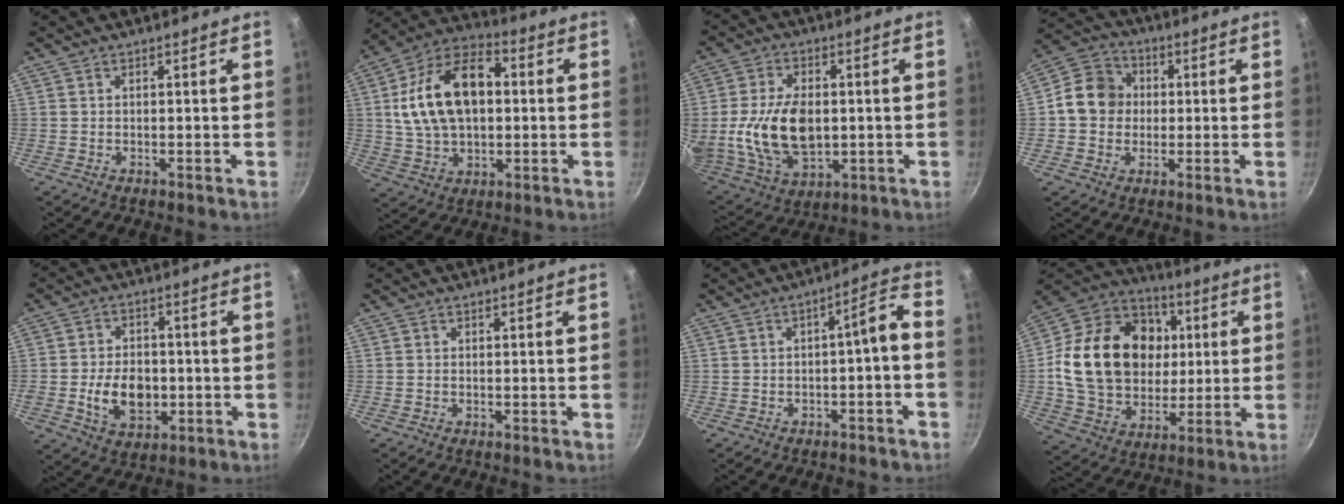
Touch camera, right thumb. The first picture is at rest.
{"total": 18.9, "force": [2.3, 12.0, 14.4], "torque": [-0.236, 0.026, 0.029]}
{"total": 17.1, "force": [-0.1, 10.8, 13.2], "torque": [-0.236, -0.008, 0.011]}
{"total": 9.7, "force": [0.3, 8.7, 4.4], "torque": [-0.044, 0.017, -0.017]}
{"total": 10.2, "force": [-1.8, 7.2, 7.0], "torque": [-0.092, 0.009, -0.025]}
{"total": 0.0}
{"total": 6.0, "force": [-2.0, 1.6, 5.5], "torque": [-0.084, 0.046, -0.017]}
{"total": 25.8, "force": [3.5, 19.6, 16.3], "torque": [-0.268, 0.015, 0.065]}